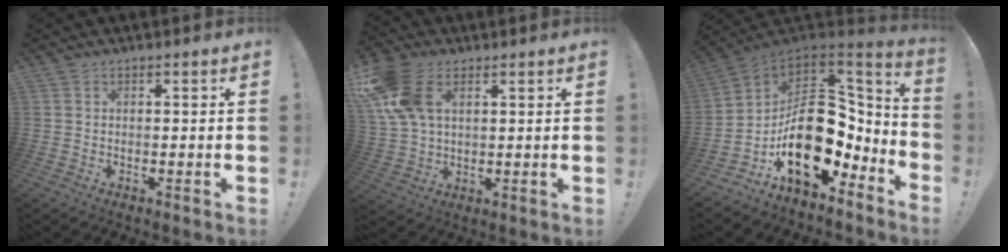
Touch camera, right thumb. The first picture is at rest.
{"total": 15.0, "force": [5.6, 9.6, 10.0], "torque": [-0.208, -0.009, 0.108]}
{"total": 25.0, "force": [-3.0, 16.4, 18.6], "torque": [-0.294, 0.013, -0.017]}